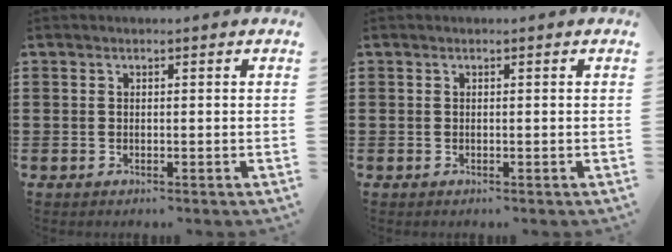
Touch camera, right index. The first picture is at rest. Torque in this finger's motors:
{"motor_torque": [-0.05, 0.49, 0.00, 0.01]}